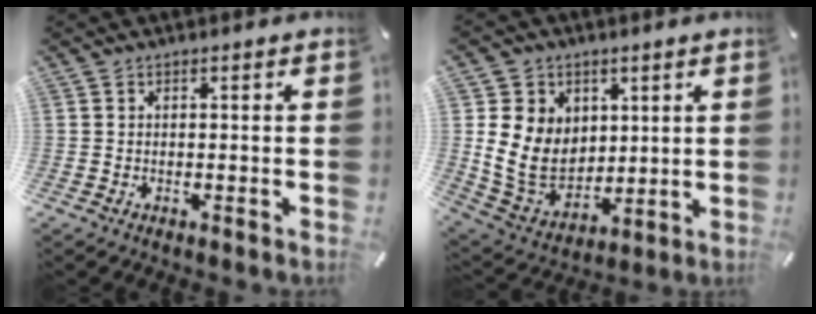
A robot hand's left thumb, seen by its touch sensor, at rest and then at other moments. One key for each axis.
{"total": 12.4, "fx": 1.9, "fy": 11.0, "fz": 5.3, "tx": -0.118, "ty": -0.015, "tz": 0.044}